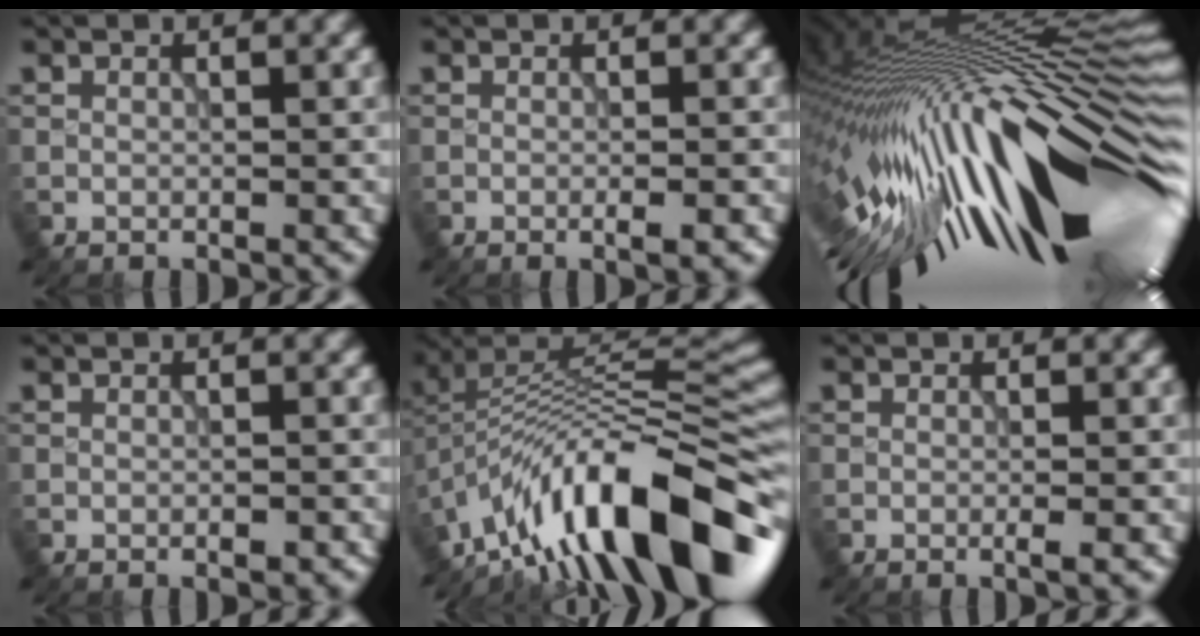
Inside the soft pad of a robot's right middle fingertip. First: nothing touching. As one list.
[{"total": 1.7, "force": [-0.6, 0.3, 1.5], "torque": [-0.017, 0.000, -0.010]}, {"total": 18.6, "force": [-2.0, 6.2, 17.4], "torque": [-0.263, -0.009, -0.037]}, {"total": 1.0, "force": [-0.6, 0.4, 0.8], "torque": [-0.013, -0.001, -0.007]}, {"total": 14.3, "force": [-7.5, 4.5, 11.3], "torque": [-0.190, 0.037, -0.128]}, {"total": 1.2, "force": [-0.3, 0.2, 1.1], "torque": [-0.013, -0.002, -0.008]}]